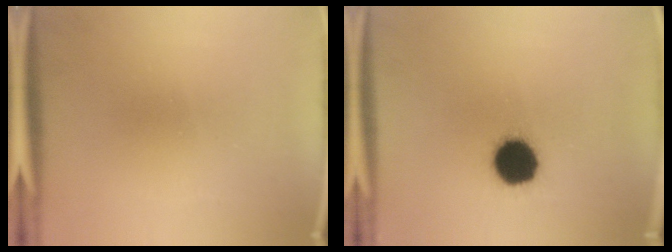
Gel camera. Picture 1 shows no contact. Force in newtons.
{"total": 12.0}